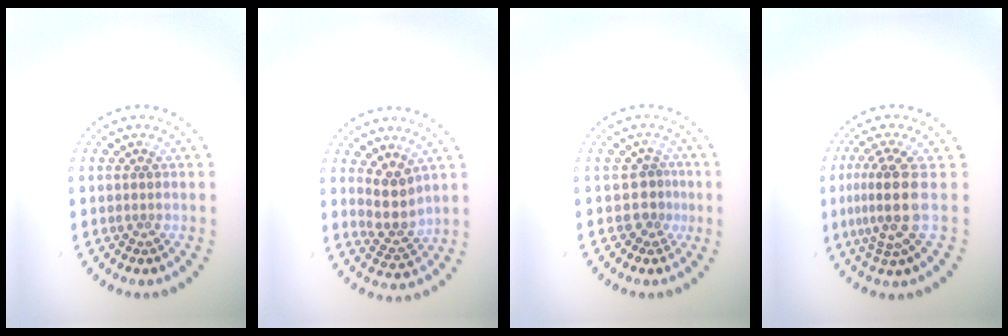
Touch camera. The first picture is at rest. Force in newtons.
{"total": 2.8, "press": 2.2, "slide": 1.7}
{"total": 1.7, "press": 1.1, "slide": 1.3}
{"total": 4.0, "press": 3.0, "slide": 2.7}